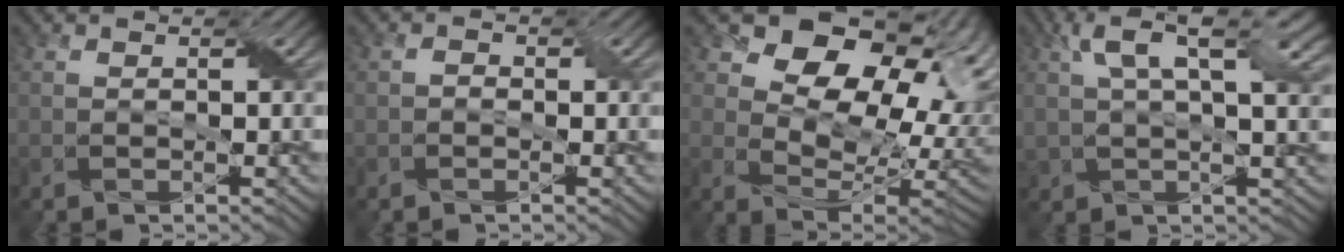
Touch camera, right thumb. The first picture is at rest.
{"total": 0.8, "force": [-0.4, 0.7, 0.3], "torque": [-0.007, 0.000, -0.011]}
{"total": 17.5, "force": [7.5, 11.1, 11.4], "torque": [-0.150, 0.035, 0.119]}
{"total": 9.7, "force": [4.3, 3.0, 8.1], "torque": [-0.164, 0.012, 0.076]}